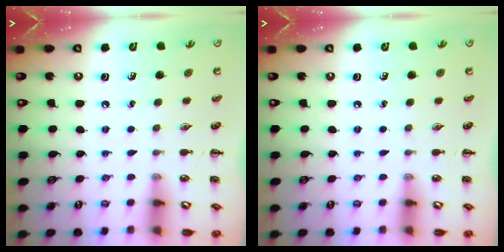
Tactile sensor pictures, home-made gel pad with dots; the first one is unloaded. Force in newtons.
{"total": 0.0}